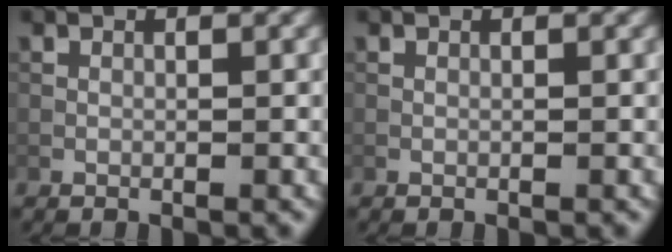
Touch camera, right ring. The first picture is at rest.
{"total": 0.0}